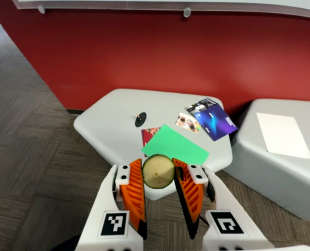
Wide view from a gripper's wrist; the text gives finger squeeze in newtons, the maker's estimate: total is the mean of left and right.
{"total": 7.7, "left": 7.6, "right": 7.9}